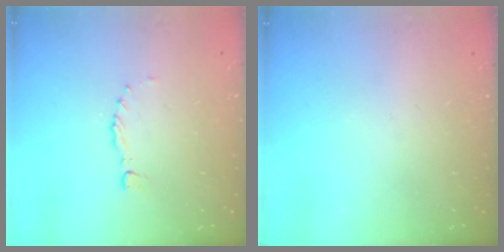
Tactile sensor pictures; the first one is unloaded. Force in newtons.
{"total": 0.0}